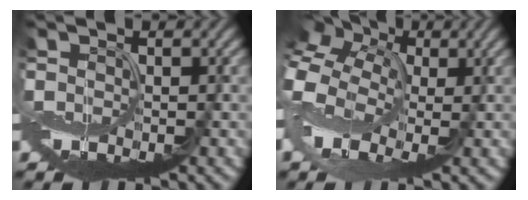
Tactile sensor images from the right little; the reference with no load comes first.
{"total": 10.6, "force": [1.2, 7.5, 7.4], "torque": [-0.178, 0.008, 0.021]}